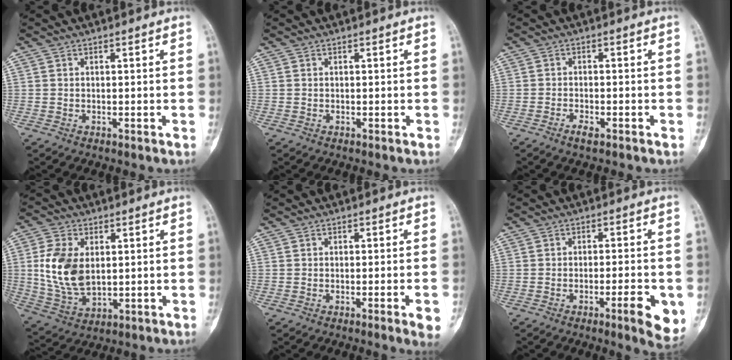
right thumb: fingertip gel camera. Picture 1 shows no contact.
{"total": 0.0}
{"total": 2.1, "force": [-1.4, 0.7, 1.4], "torque": [-0.029, 0.004, -0.028]}
{"total": 12.3, "force": [1.6, 7.6, 9.5], "torque": [-0.186, -0.009, 0.040]}
{"total": 4.2, "force": [-1.8, 0.2, 3.8], "torque": [-0.050, -0.001, -0.026]}
{"total": 7.5, "force": [-2.8, 1.5, 6.8], "torque": [-0.087, 0.000, -0.036]}